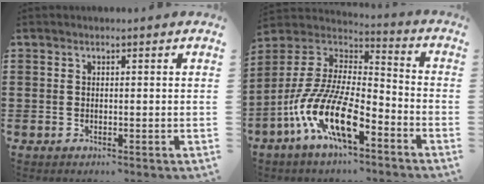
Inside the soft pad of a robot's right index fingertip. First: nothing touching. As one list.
[{"total": 13.7, "force": [-7.9, 4.4, 10.3], "torque": [-0.237, -0.006, -0.157]}]